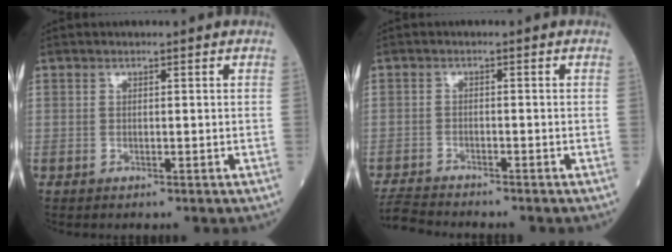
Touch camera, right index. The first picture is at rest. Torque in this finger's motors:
{"motor_torque": [-0.42, -0.17, -0.04, -0.01]}